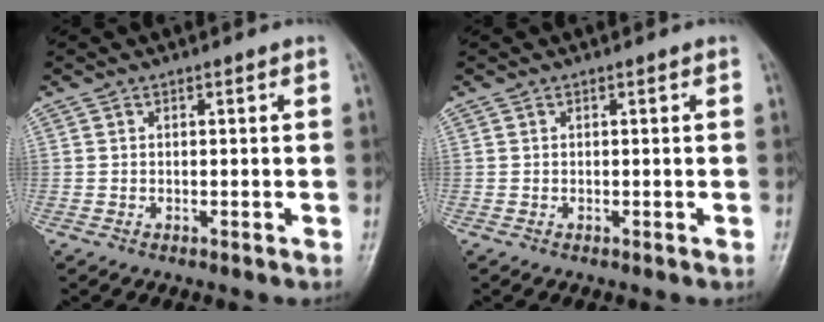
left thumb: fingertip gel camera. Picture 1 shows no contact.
{"total": 0.0}